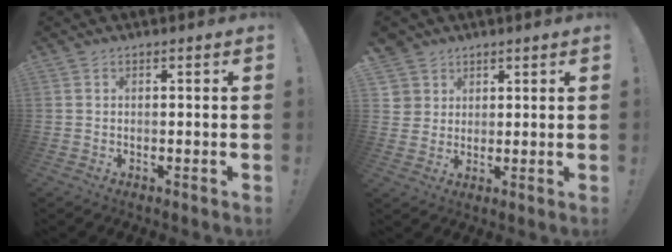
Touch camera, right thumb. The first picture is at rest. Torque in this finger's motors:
{"motor_torque": [-0.02, 0.09, -0.61, 0.44, 0.05]}